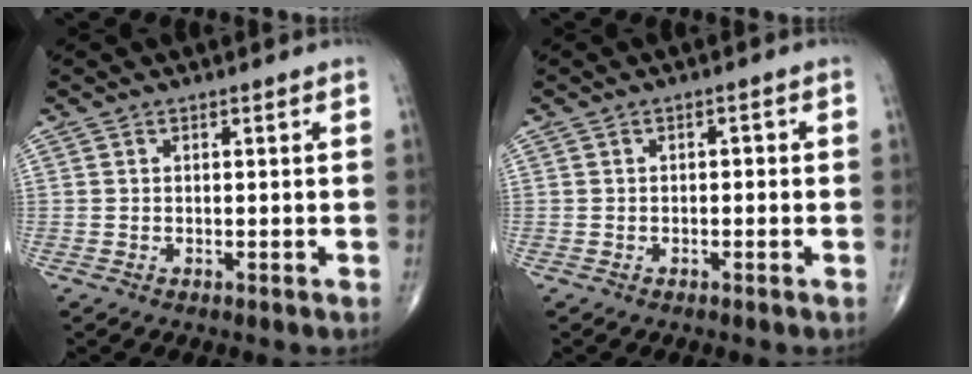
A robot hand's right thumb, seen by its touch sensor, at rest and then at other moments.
{"total": 1.1, "force": [-0.2, 0.7, 0.8], "torque": [0.000, 0.002, -0.008]}